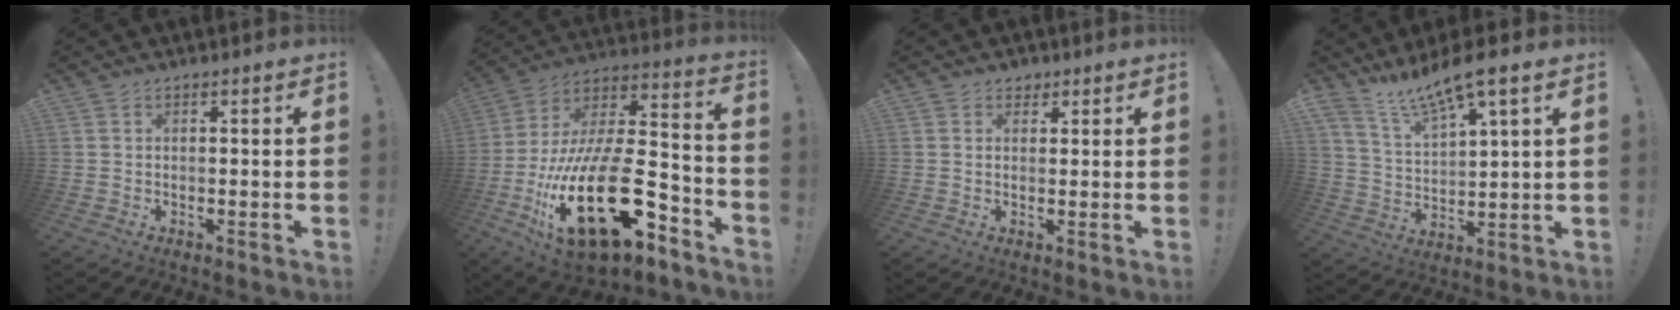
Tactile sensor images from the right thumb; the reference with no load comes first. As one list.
[{"total": 30.2, "force": [-10.8, 13.4, 24.9], "torque": [-0.444, 0.042, -0.164]}, {"total": 2.6, "force": [1.6, 1.9, 0.8], "torque": [-0.001, -0.008, 0.026]}, {"total": 10.9, "force": [9.4, 1.4, 5.4], "torque": [-0.101, -0.063, 0.163]}]